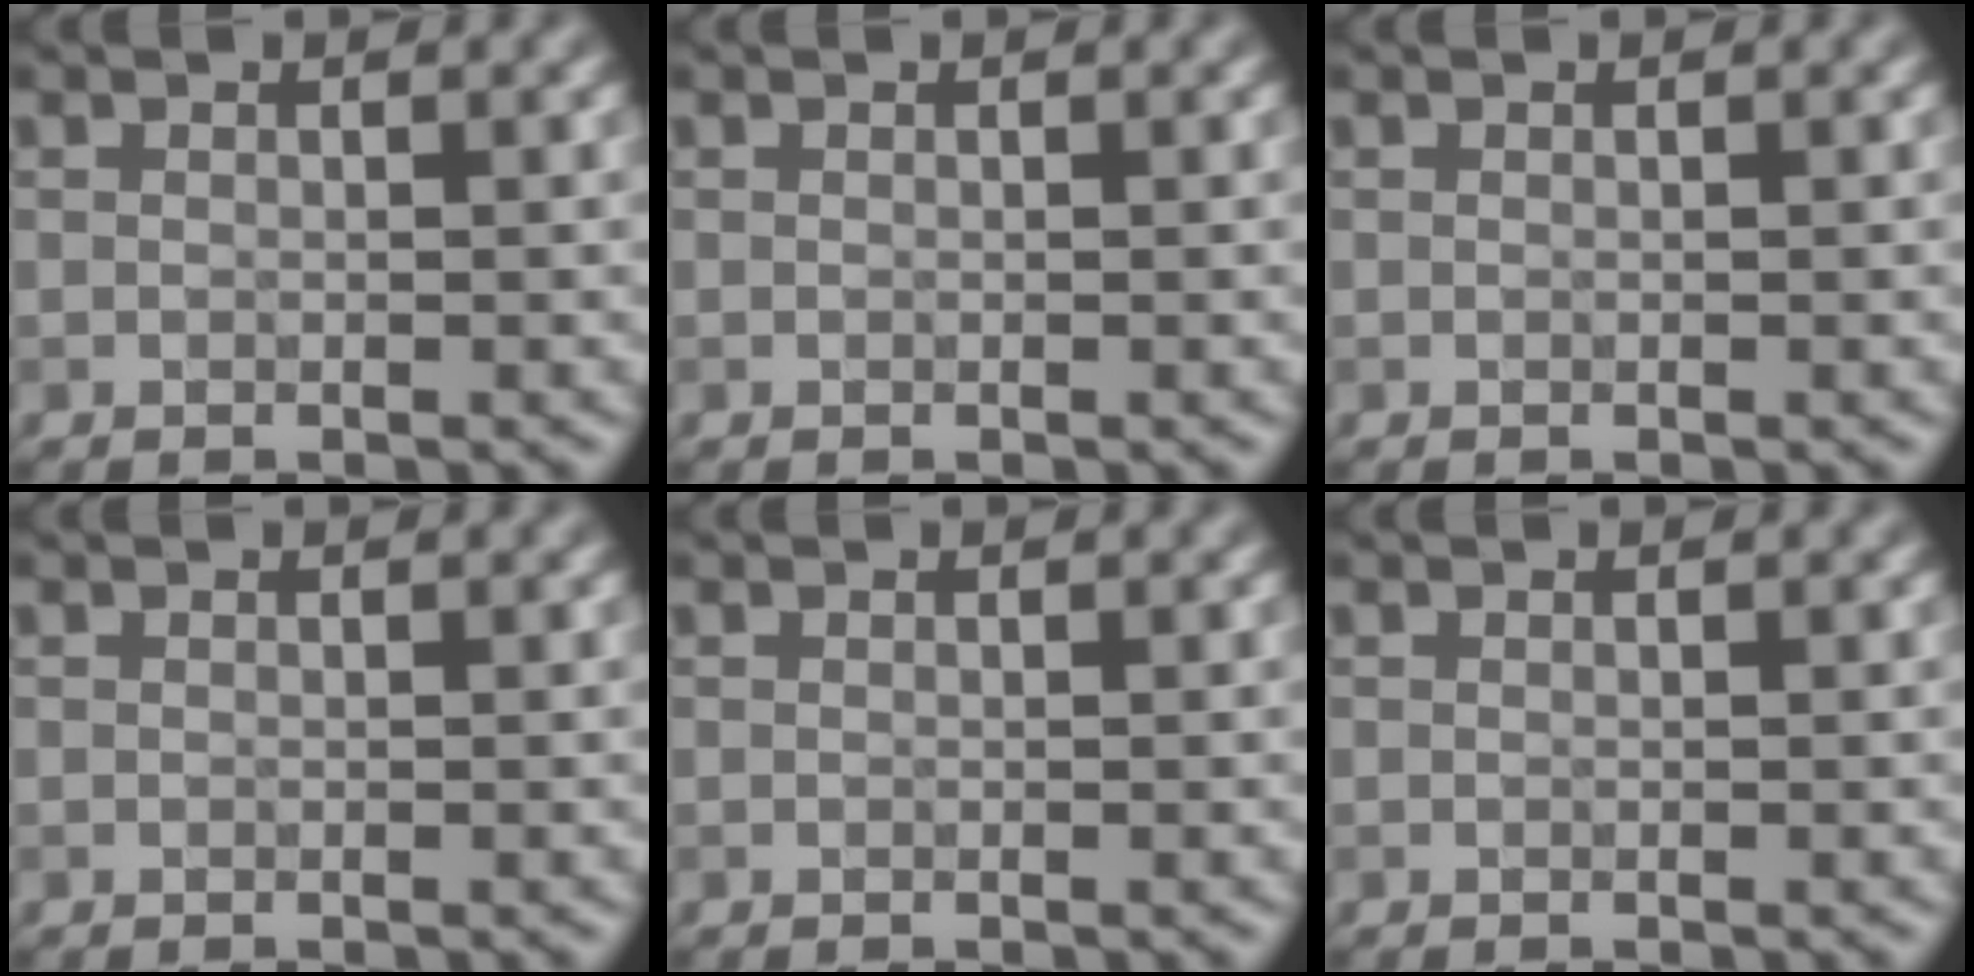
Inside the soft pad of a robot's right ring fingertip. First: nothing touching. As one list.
[{"total": 0.0}, {"total": 0.0}, {"total": 0.0}, {"total": 0.0}, {"total": 0.0}]